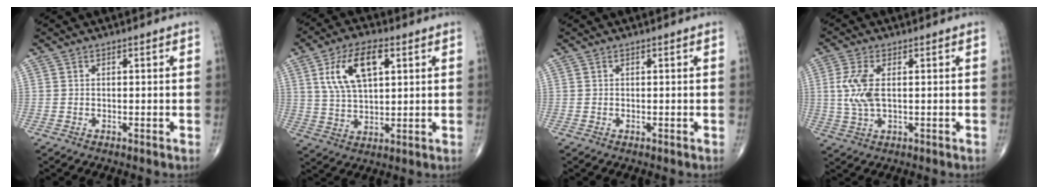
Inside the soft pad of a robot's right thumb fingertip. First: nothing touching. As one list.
[{"total": 11.9, "force": [4.2, 5.7, 9.6], "torque": [-0.176, -0.001, 0.080]}, {"total": 0.0}, {"total": 6.8, "force": [0.8, 3.2, 5.9], "torque": [-0.143, 0.000, 0.018]}]